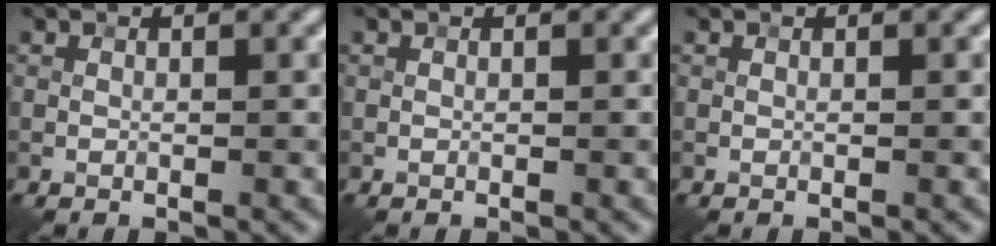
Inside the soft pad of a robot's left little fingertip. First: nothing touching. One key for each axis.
{"total": 0.0}
{"total": 0.0}